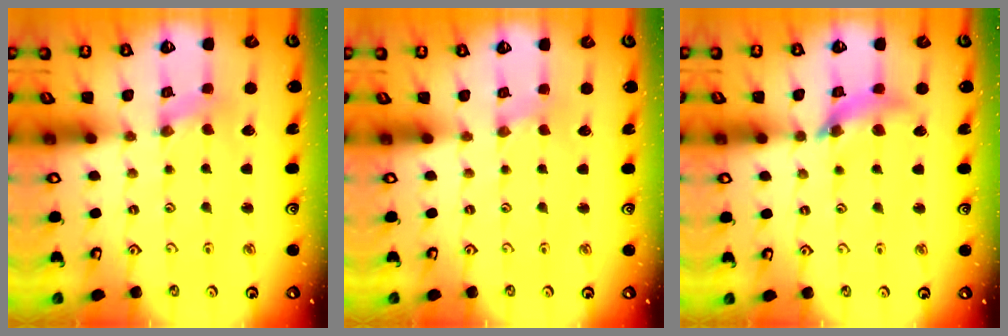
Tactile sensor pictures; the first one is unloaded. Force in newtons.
{"total": 0.0}
{"total": 12.1, "press": 12.0, "slide": 1.5}